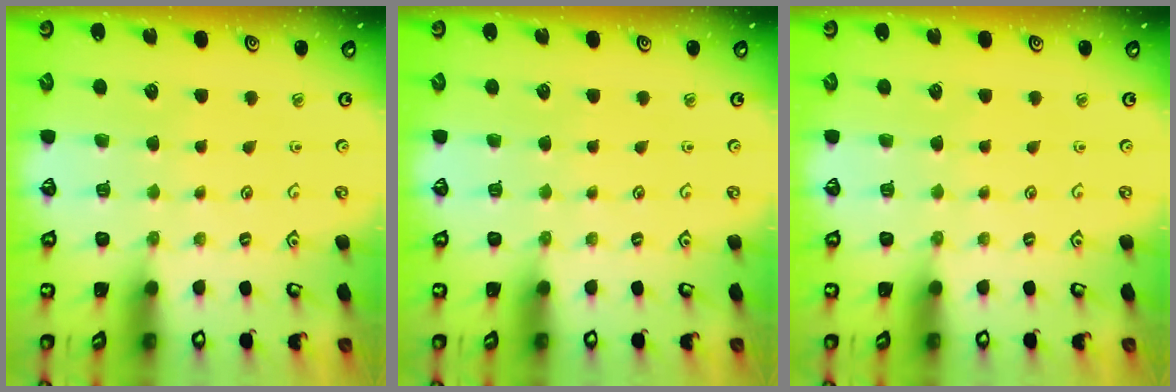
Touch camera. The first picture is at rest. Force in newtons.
{"total": 0.0}
{"total": 0.0}